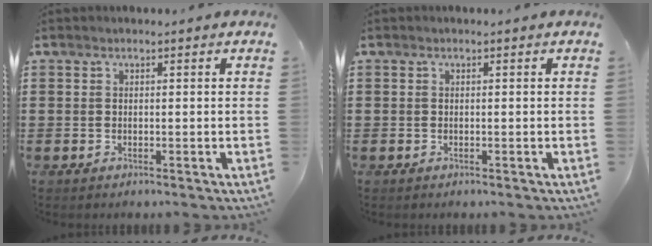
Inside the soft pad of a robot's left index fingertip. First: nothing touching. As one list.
[{"total": 0.0}]